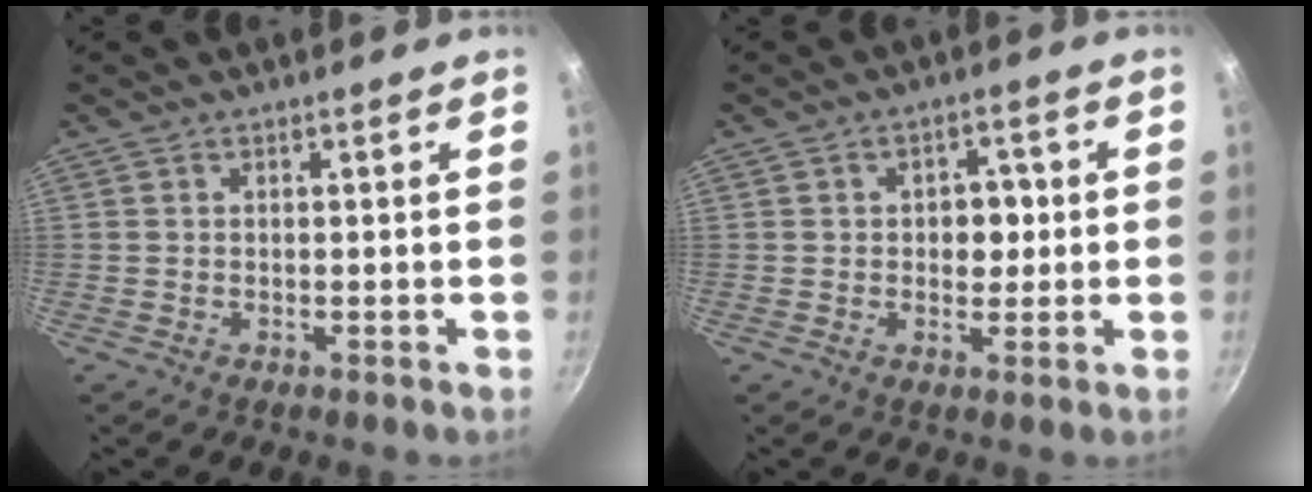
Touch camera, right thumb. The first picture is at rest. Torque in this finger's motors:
{"motor_torque": [-0.15, 0.32, -0.05, -0.08, 0.07]}